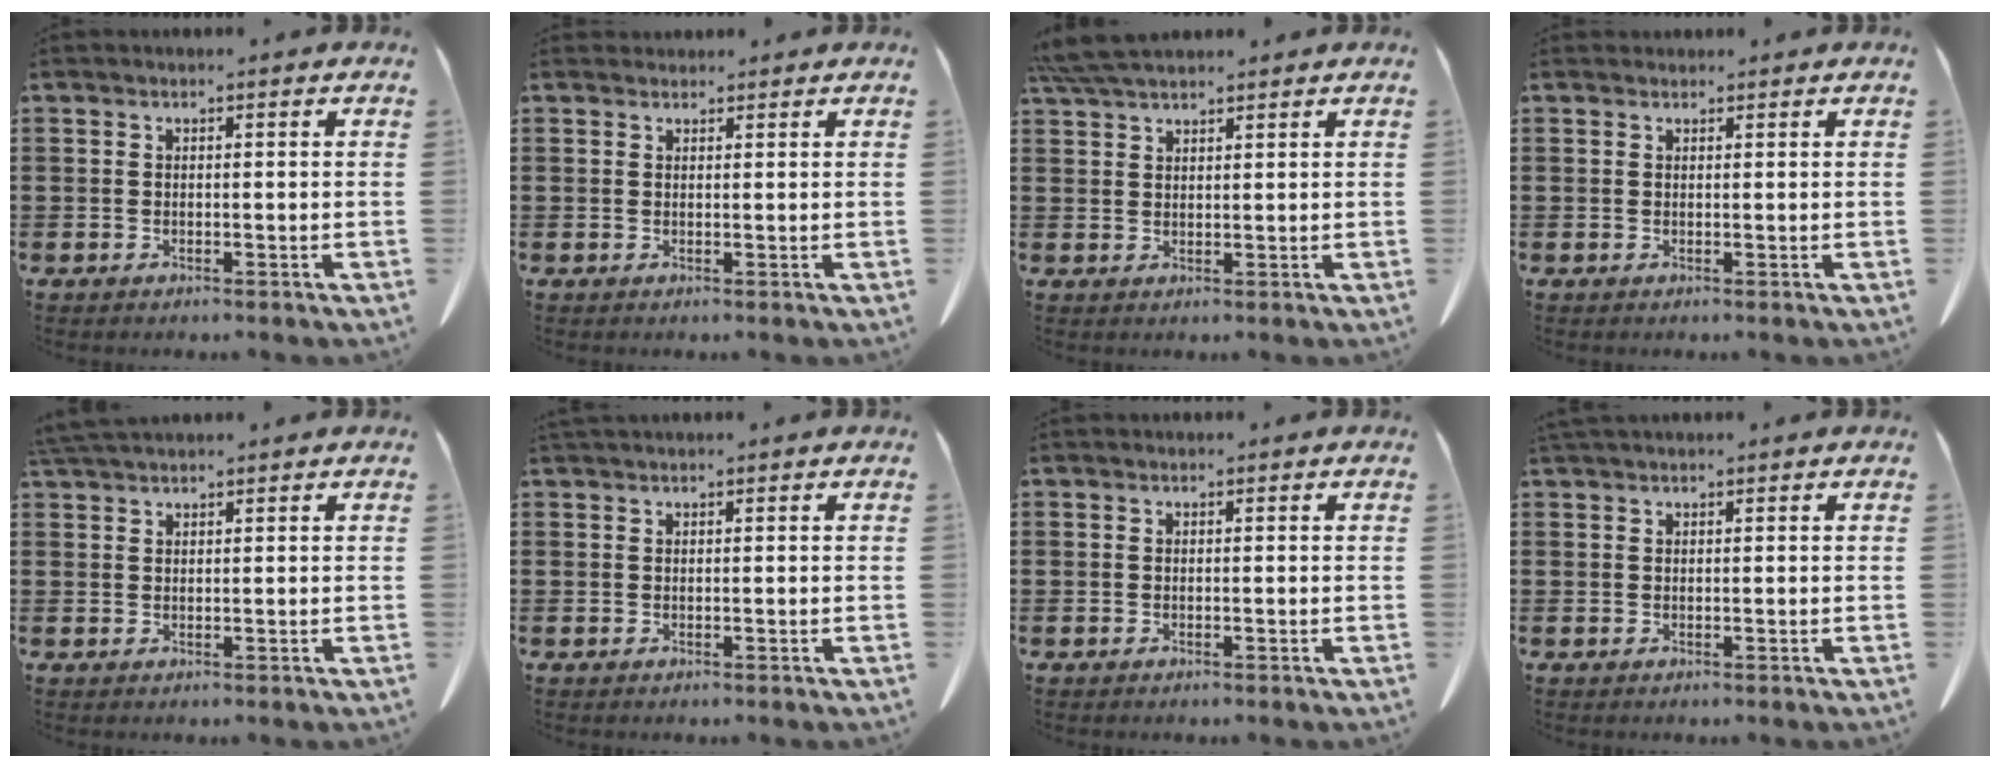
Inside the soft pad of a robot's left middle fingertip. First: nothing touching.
{"total": 1.1, "force": [1.1, 0.3, 0.0], "torque": [-0.004, -0.001, 0.022]}
{"total": 5.0, "force": [4.3, 0.8, 2.3], "torque": [-0.058, -0.003, 0.082]}
{"total": 0.8, "force": [0.7, 0.2, 0.1], "torque": [-0.004, -0.002, 0.016]}
{"total": 2.5, "force": [2.3, 0.3, 0.9], "torque": [-0.023, -0.001, 0.046]}
{"total": 0.7, "force": [0.7, 0.0, 0.2], "torque": [-0.006, -0.003, 0.015]}
{"total": 0.0}
{"total": 0.9, "force": [0.9, 0.1, 0.2], "torque": [-0.008, -0.002, 0.018]}